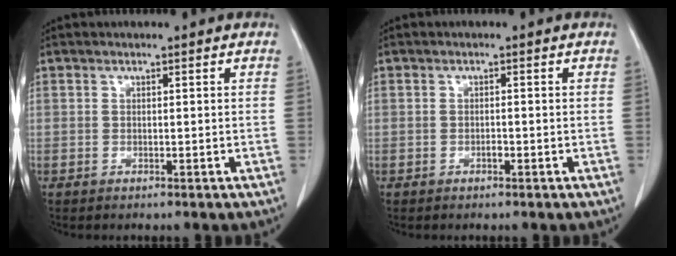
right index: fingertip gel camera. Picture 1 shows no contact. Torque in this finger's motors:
{"motor_torque": [0.18, 0.10, 0.07, 0.03]}